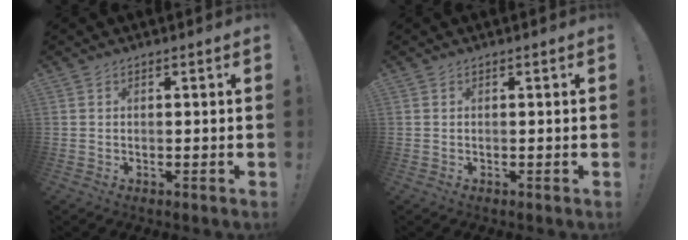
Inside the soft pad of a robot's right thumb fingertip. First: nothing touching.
{"total": 0.0}